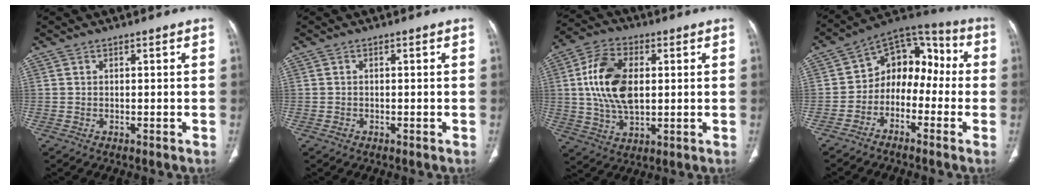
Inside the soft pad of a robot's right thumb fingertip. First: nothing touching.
{"total": 0.7, "force": [-0.4, 0.5, 0.2], "torque": [-0.003, 0.003, -0.008]}
{"total": 14.1, "force": [1.8, 8.3, 11.2], "torque": [-0.210, 0.004, 0.034]}
{"total": 11.8, "force": [-2.7, 8.8, 7.4], "torque": [-0.069, 0.070, -0.063]}